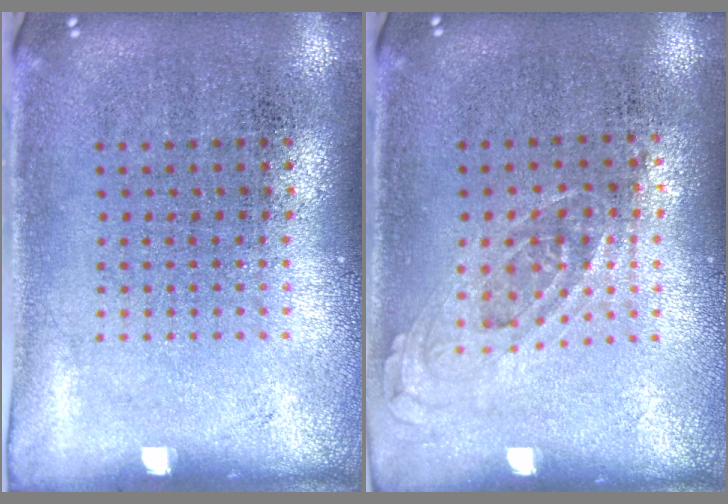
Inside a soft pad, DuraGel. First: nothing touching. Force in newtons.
{"total": 0.8, "press": 0.8, "slide": 0.3}